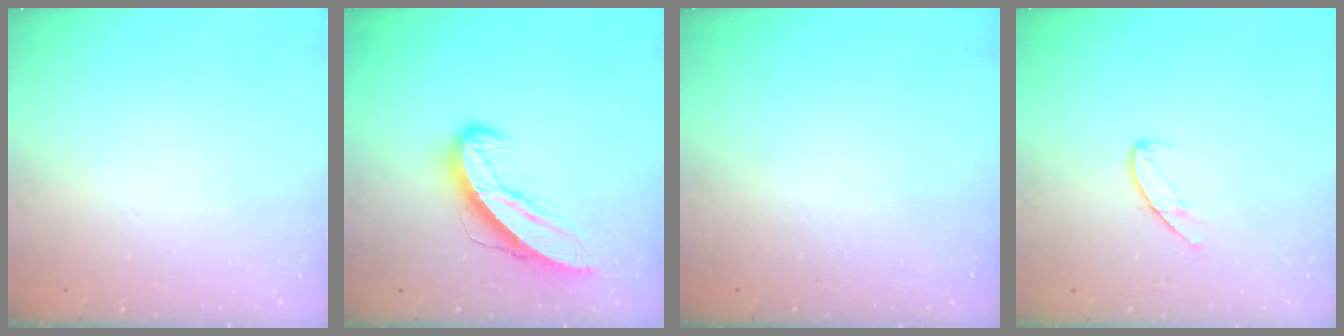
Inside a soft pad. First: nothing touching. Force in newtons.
{"total": 9.4, "press": 9.4, "slide": 0.9}
{"total": 0.0}
{"total": 6.4, "press": 6.4, "slide": 0.5}